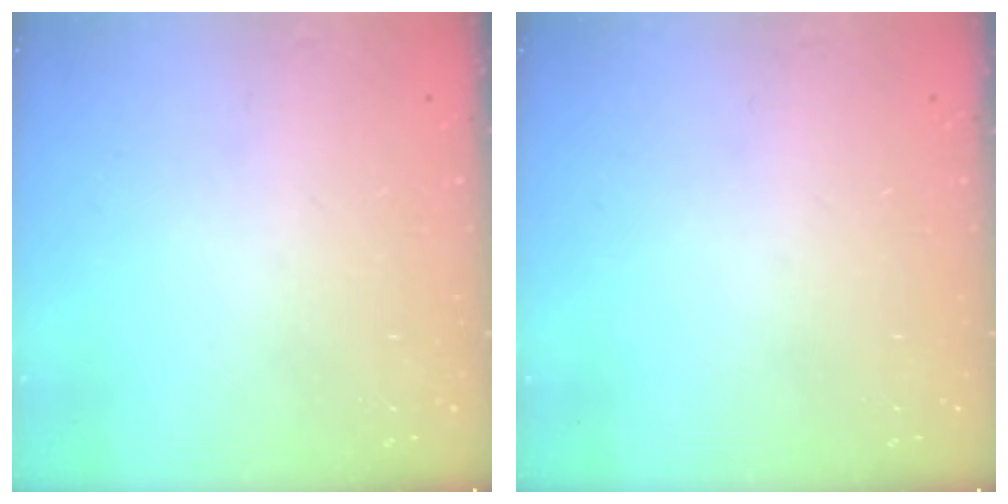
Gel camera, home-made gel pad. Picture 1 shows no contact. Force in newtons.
{"total": 0.0}